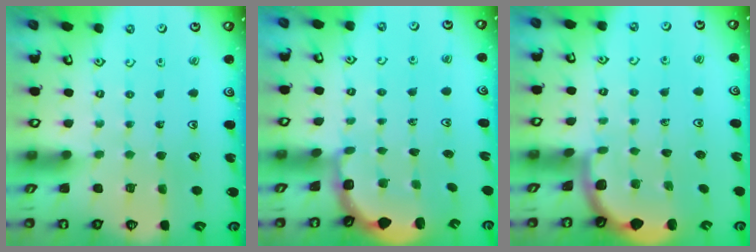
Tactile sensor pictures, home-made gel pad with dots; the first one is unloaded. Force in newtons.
{"total": 2.5, "press": 1.9, "slide": 1.6}
{"total": 1.9, "press": 1.9, "slide": 0.0}